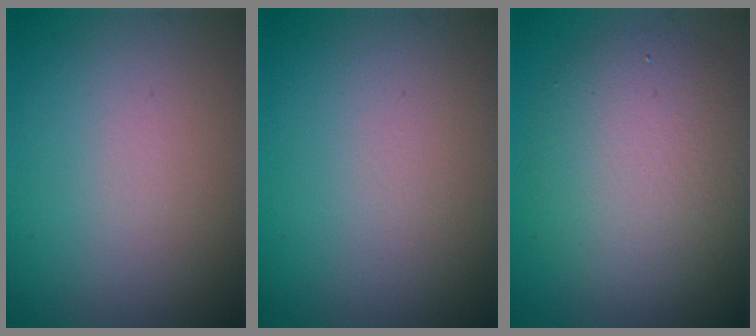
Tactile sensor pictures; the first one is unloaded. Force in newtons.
{"total": 0.0}
{"total": 6.7, "press": 6.7, "slide": 0.8}